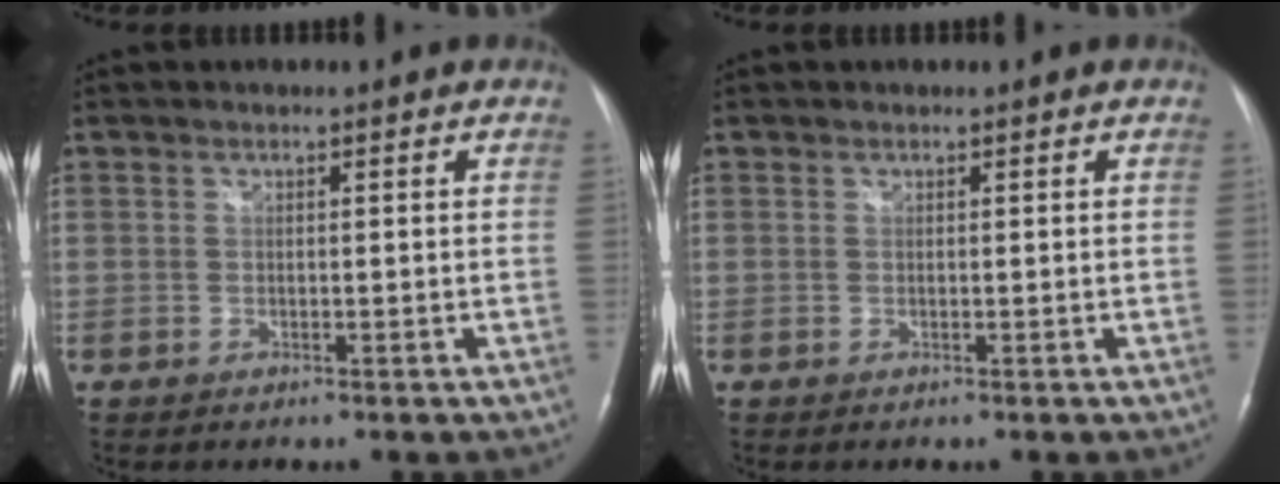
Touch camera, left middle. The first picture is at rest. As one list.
[{"total": 0.0}]